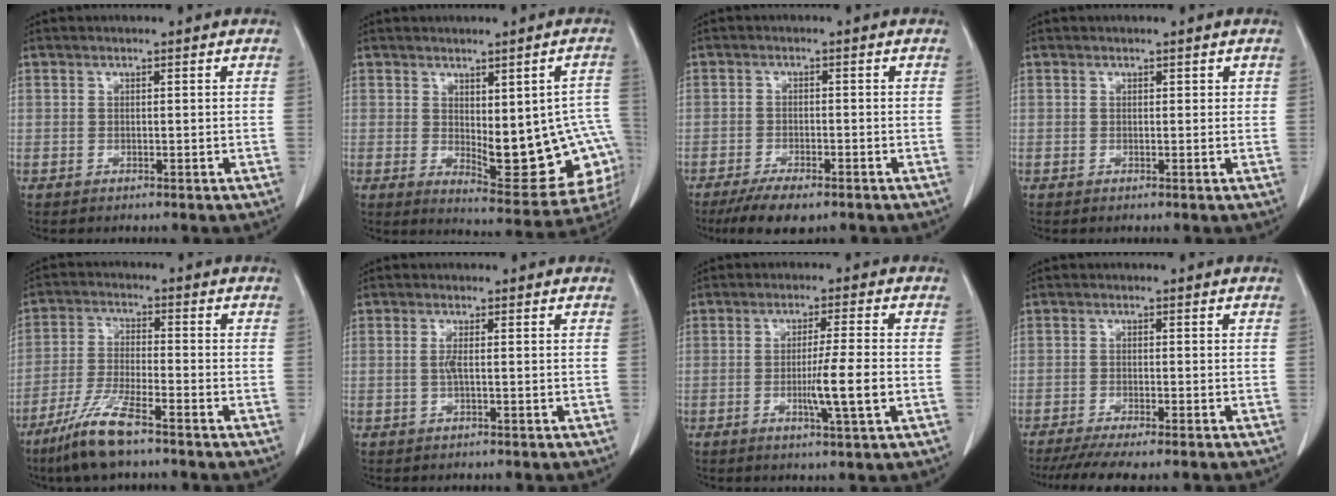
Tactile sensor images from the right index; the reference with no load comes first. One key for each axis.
{"total": 15.7, "fx": -1.6, "fy": 5.9, "fz": 14.5, "tx": -0.126, "ty": 0.006, "tz": 0.000}
{"total": 6.0, "fx": -4.4, "fy": 1.7, "fz": 3.6, "tx": -0.061, "ty": -0.010, "tz": -0.073}
{"total": 0.8, "fx": 0.4, "fy": 0.6, "fz": 0.3, "tx": 0.006, "ty": 0.002, "tz": 0.002}
{"total": 8.6, "fx": -6.1, "fy": 0.8, "fz": 6.0, "tx": -0.134, "ty": -0.022, "tz": -0.120}
{"total": 1.5, "fx": -0.1, "fy": 0.0, "fz": 1.5, "tx": -0.036, "ty": -0.001, "tz": -0.003}
{"total": 6.7, "fx": -1.6, "fy": -0.7, "fz": 6.5, "tx": -0.106, "ty": -0.013, "tz": -0.027}
{"total": 8.7, "fx": -7.4, "fy": 0.6, "fz": 4.6, "tx": -0.059, "ty": -0.014, "tz": -0.114}